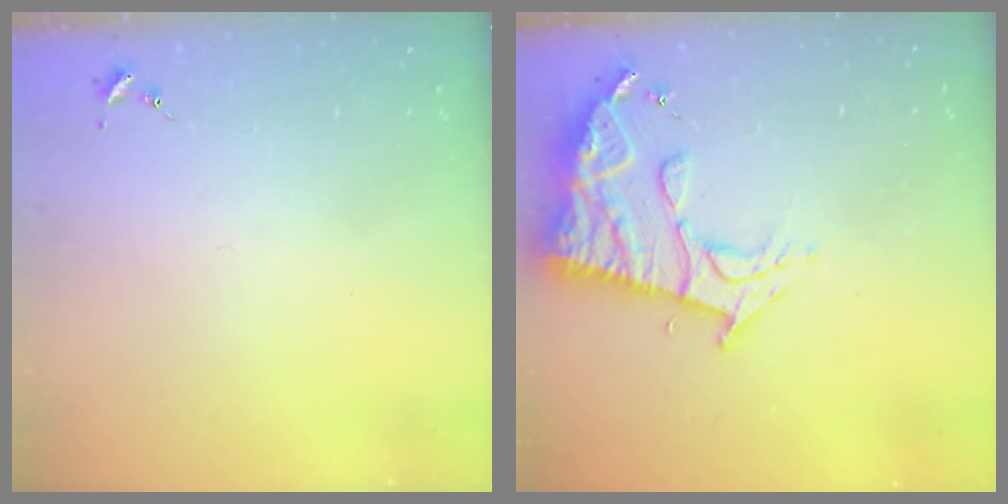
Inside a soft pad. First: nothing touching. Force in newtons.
{"total": 14.4, "press": 14.3, "slide": 1.2}